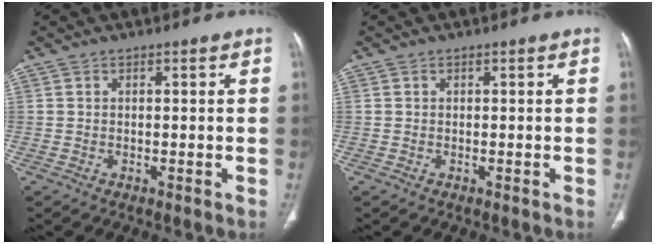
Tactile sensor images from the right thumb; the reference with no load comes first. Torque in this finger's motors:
{"motor_torque": [-0.26, 0.45, 0.29, 0.12, 0.02]}